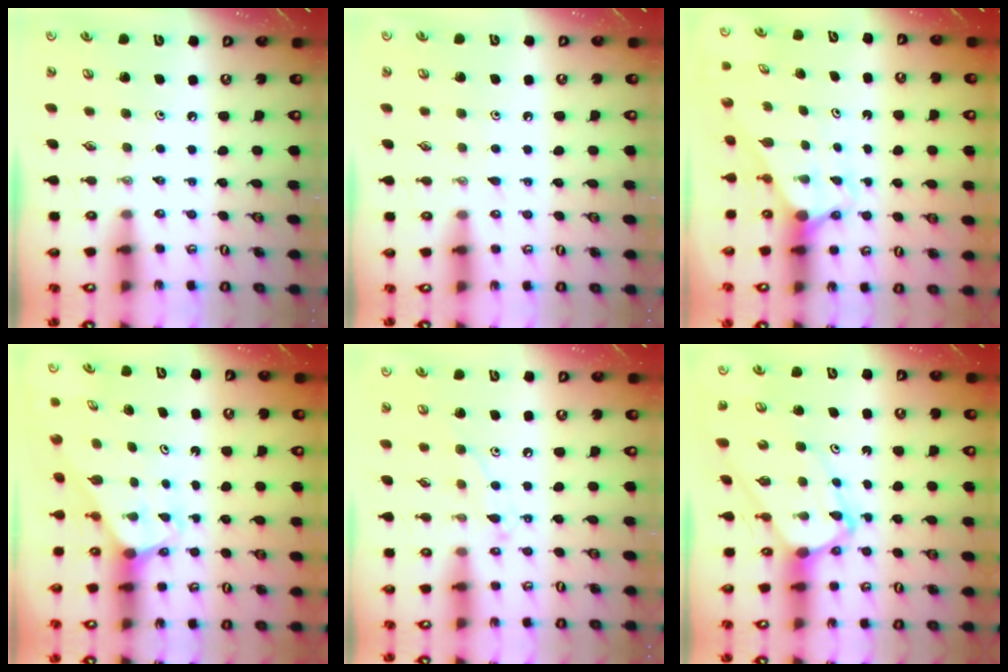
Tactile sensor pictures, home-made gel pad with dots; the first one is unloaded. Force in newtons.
{"total": 5.1, "press": 5.0, "slide": 0.5}
{"total": 2.8, "press": 2.8, "slide": 0.0}
{"total": 1.8, "press": 1.8, "slide": 0.1}
{"total": 8.8, "press": 8.7, "slide": 0.6}
{"total": 7.6, "press": 7.5, "slide": 0.8}